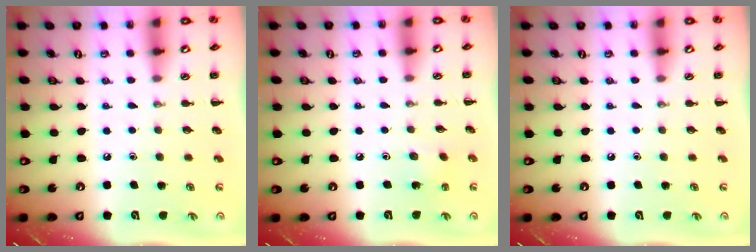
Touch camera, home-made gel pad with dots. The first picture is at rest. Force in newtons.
{"total": 2.5, "press": 2.4, "slide": 0.8}
{"total": 0.0}